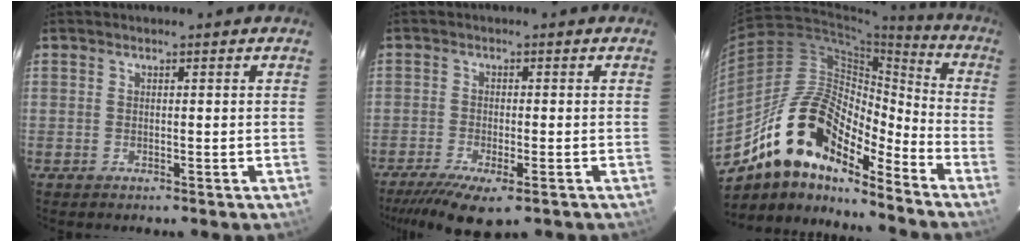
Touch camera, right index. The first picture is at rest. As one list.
[{"total": 9.3, "force": [-6.7, 2.3, 6.1], "torque": [-0.135, -0.036, -0.111]}, {"total": 19.2, "force": [-13.8, 6.9, 11.5], "torque": [-0.199, -0.001, -0.267]}]